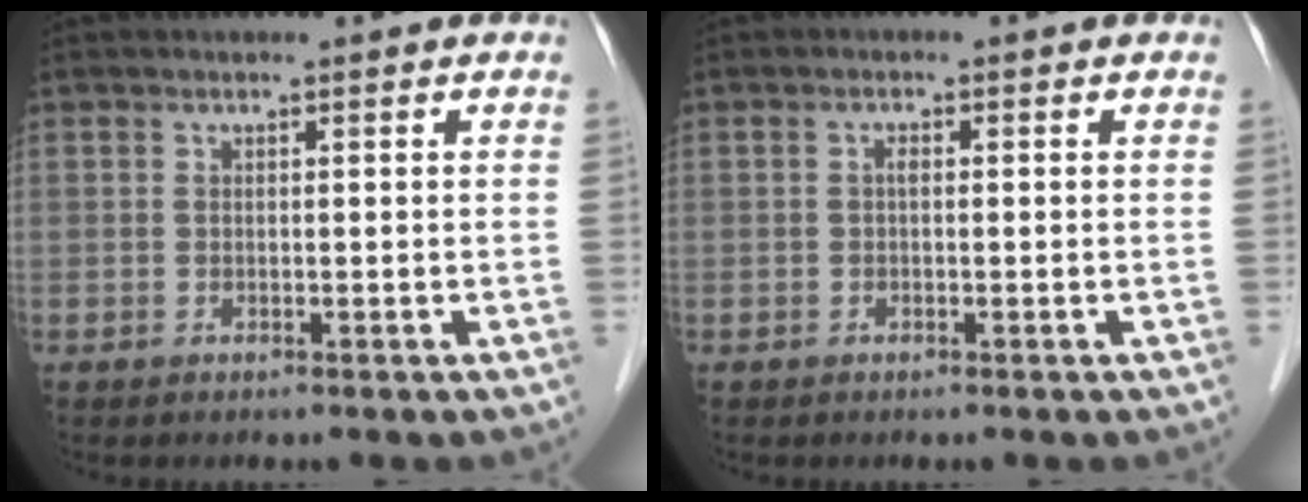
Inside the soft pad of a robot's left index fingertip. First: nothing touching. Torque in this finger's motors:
{"motor_torque": [-0.01, 0.01, 0.00, 0.00]}